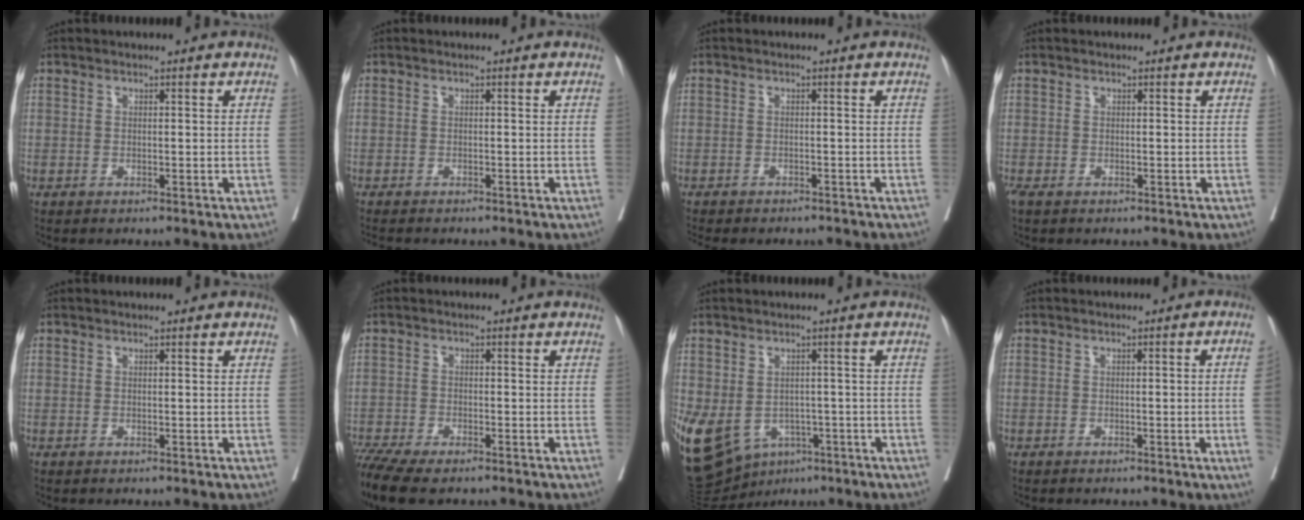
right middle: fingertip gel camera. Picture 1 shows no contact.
{"total": 3.0, "force": [-2.7, 0.5, 1.3], "torque": [-0.020, -0.006, -0.039]}
{"total": 8.1, "force": [-7.3, 2.0, 2.8], "torque": [-0.035, -0.005, -0.092]}
{"total": 1.0, "force": [-0.7, 0.4, 0.6], "torque": [-0.014, -0.005, -0.012]}
{"total": 0.0}
{"total": 8.5, "force": [-6.8, 2.0, 4.6], "torque": [-0.084, -0.011, -0.117]}
{"total": 14.7, "force": [-6.5, 10.5, 7.9], "torque": [-0.184, -0.005, -0.089]}
{"total": 3.7, "force": [-0.9, -0.8, 3.5], "torque": [-0.043, 0.001, -0.012]}